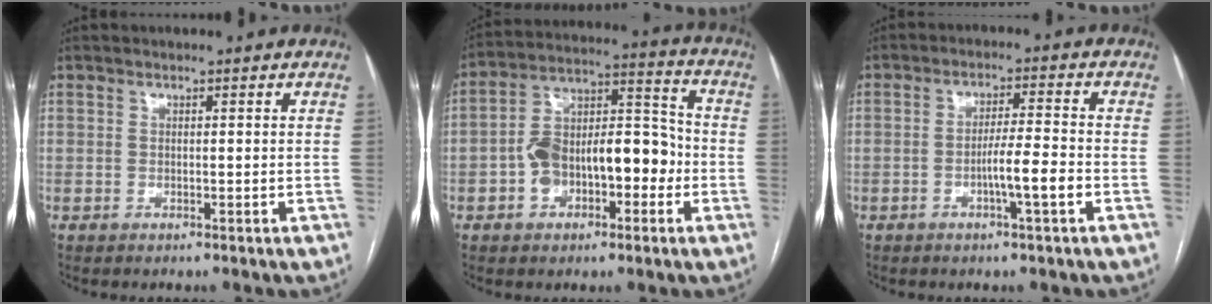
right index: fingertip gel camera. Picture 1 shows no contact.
{"total": 13.2, "force": [-3.2, 6.7, 10.9], "torque": [-0.186, 0.048, -0.049]}
{"total": 5.4, "force": [-2.0, -0.1, 5.0], "torque": [-0.088, 0.000, -0.034]}